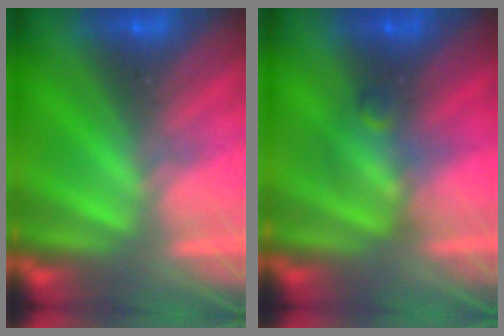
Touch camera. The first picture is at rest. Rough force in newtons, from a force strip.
{"total": 2.4}